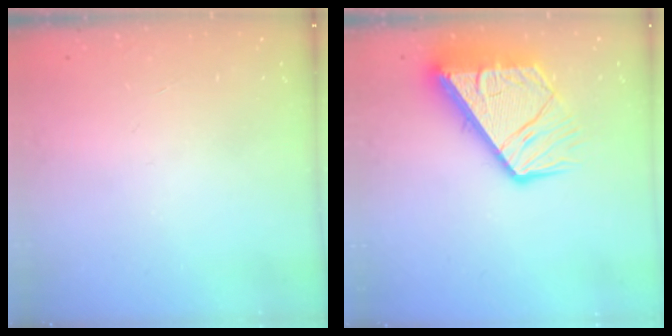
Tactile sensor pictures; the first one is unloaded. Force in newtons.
{"total": 15.2, "press": 15.1, "slide": 1.7}